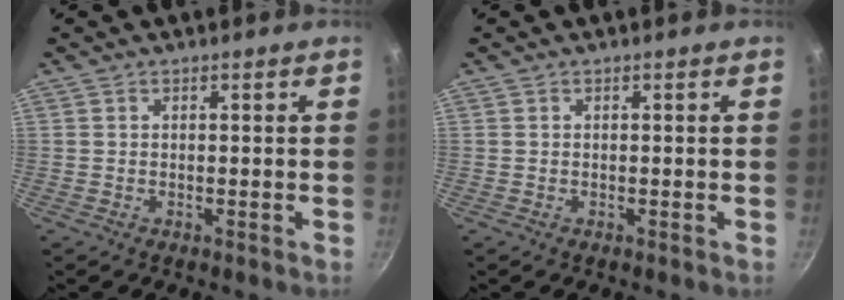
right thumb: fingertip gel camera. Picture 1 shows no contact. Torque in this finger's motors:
{"motor_torque": [-0.20, 0.12, -0.20, 0.09, 0.00]}